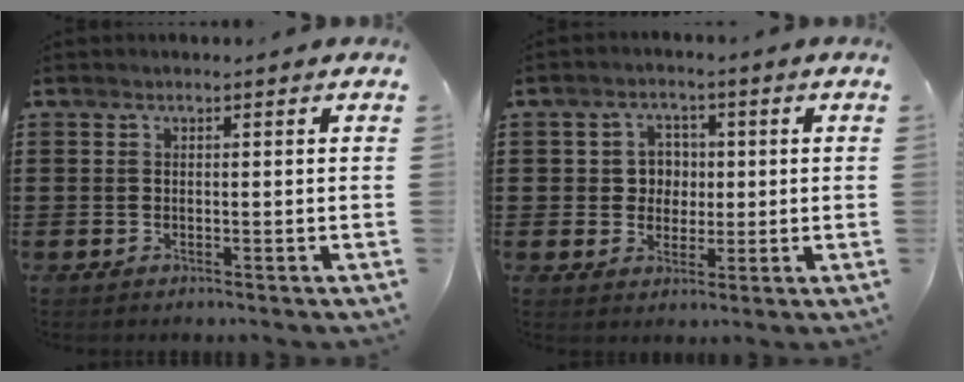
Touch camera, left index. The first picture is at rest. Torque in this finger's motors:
{"motor_torque": [0.17, 0.15, 0.09, 0.01]}